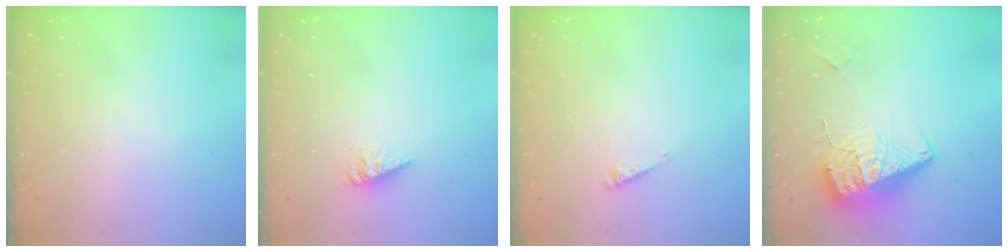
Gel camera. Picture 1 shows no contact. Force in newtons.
{"total": 3.0, "press": 3.0, "slide": 0.4}
{"total": 3.0, "press": 2.9, "slide": 0.4}
{"total": 15.1, "press": 15.0, "slide": 1.7}